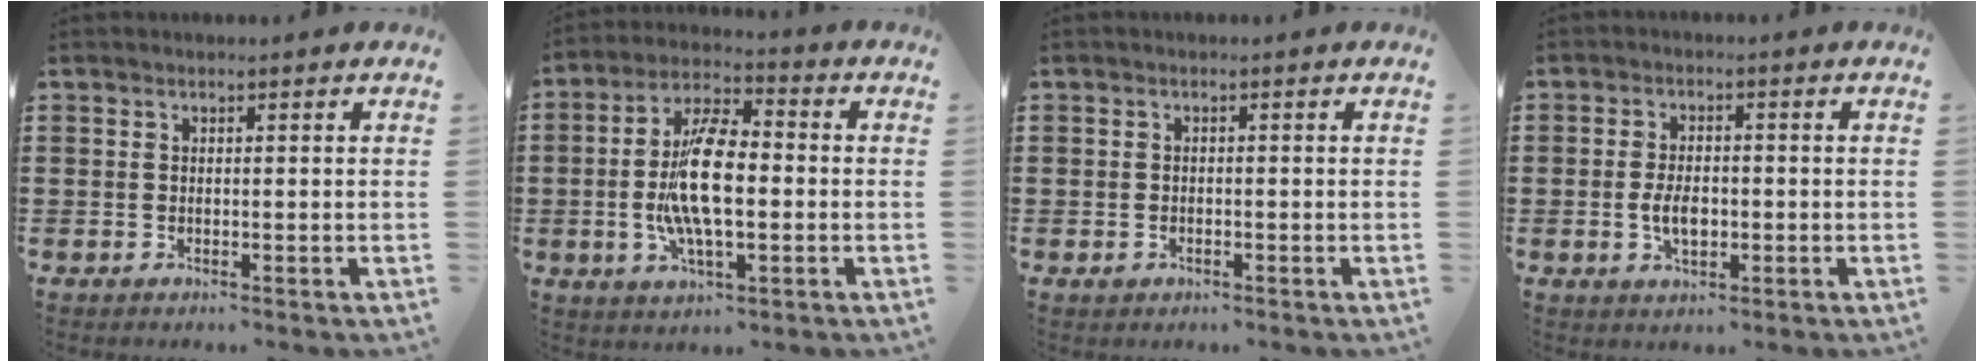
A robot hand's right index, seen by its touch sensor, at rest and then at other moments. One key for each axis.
{"total": 12.1, "fx": -1.1, "fy": 4.8, "fz": 11.0, "tx": -0.230, "ty": -0.002, "tz": -0.022}
{"total": 0.8, "fx": -0.5, "fy": 0.5, "fz": 0.4, "tx": -0.009, "ty": 0.000, "tz": -0.012}
{"total": 4.4, "fx": -0.7, "fy": 2.3, "fz": 3.7, "tx": -0.082, "ty": -0.003, "tz": -0.015}